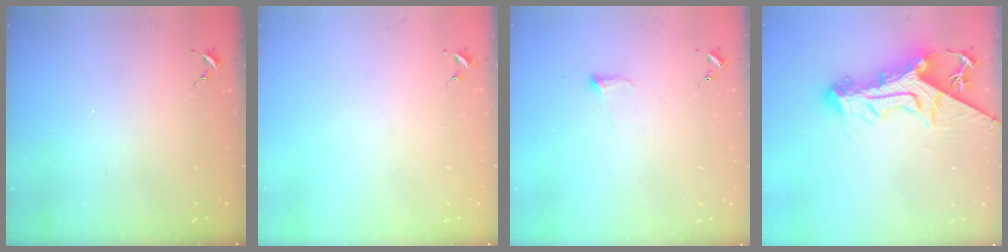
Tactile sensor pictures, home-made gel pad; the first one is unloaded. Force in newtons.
{"total": 0.0}
{"total": 5.0, "press": 4.9, "slide": 1.0}
{"total": 17.2, "press": 17.1, "slide": 1.6}